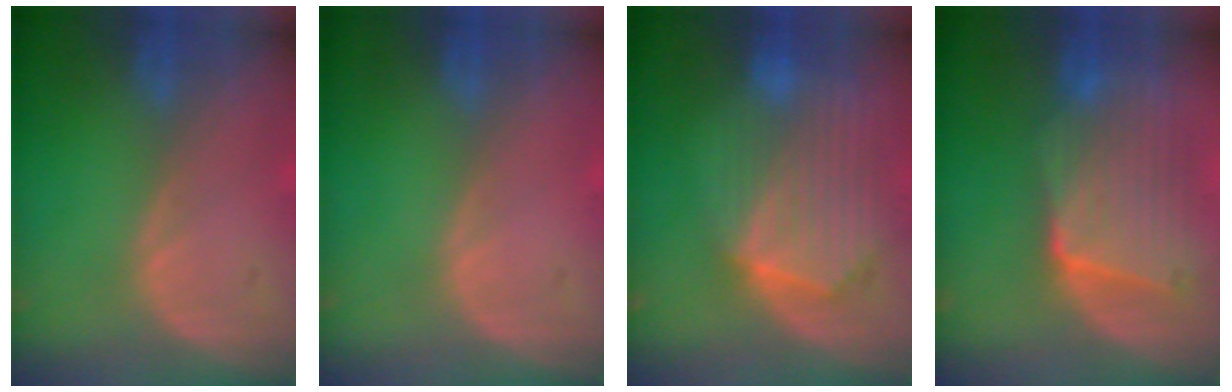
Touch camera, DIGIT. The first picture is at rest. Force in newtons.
{"total": 0.0}
{"total": 10.3, "press": 8.9, "slide": 5.2}
{"total": 9.6, "press": 8.7, "slide": 4.1}